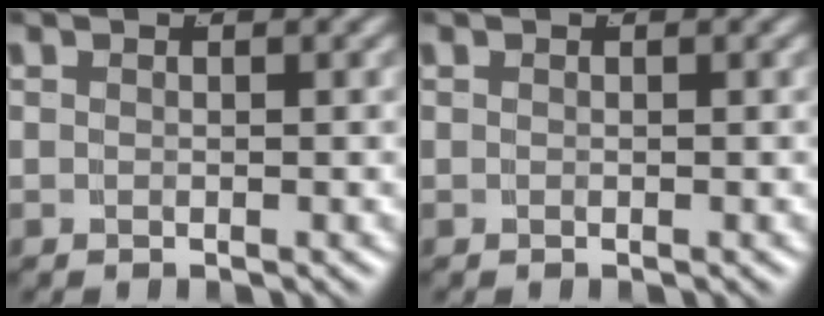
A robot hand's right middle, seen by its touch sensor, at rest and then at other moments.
{"total": 0.0}